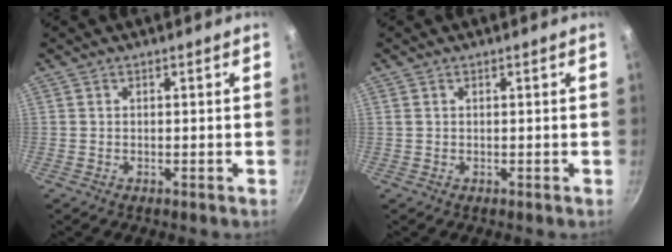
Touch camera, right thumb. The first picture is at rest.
{"total": 0.5, "force": [0.3, 0.4, 0.3], "torque": [-0.006, 0.007, 0.007]}